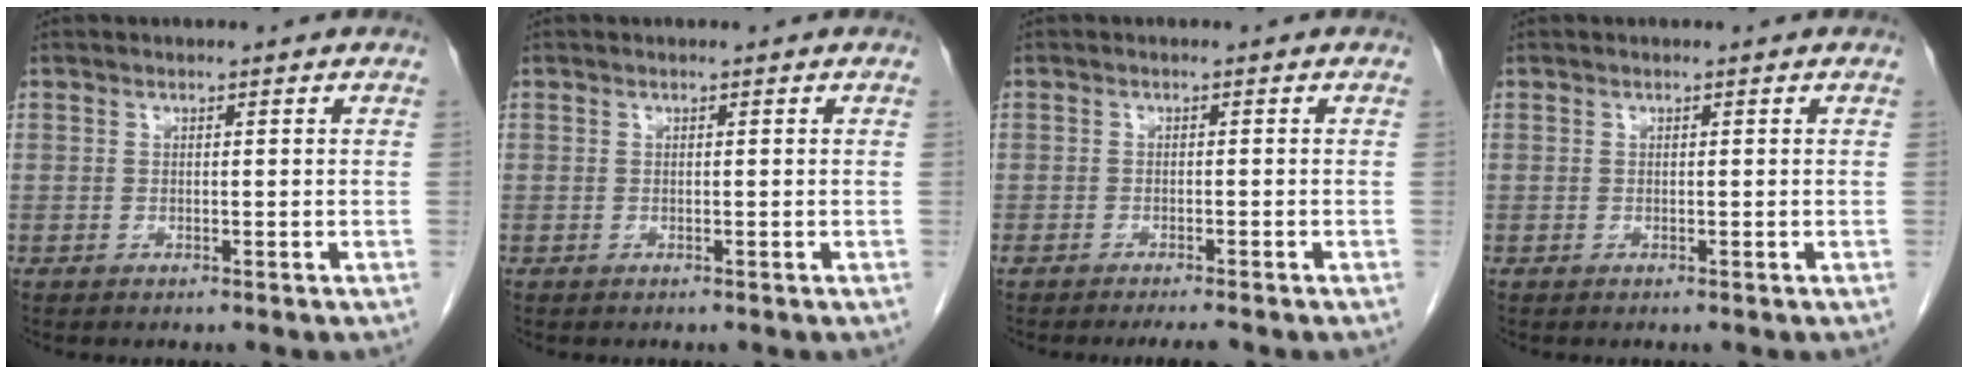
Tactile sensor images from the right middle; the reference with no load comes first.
{"total": 0.0}
{"total": 3.1, "force": [-2.7, 0.2, 1.6], "torque": [-0.021, -0.005, -0.039]}
{"total": 0.0}